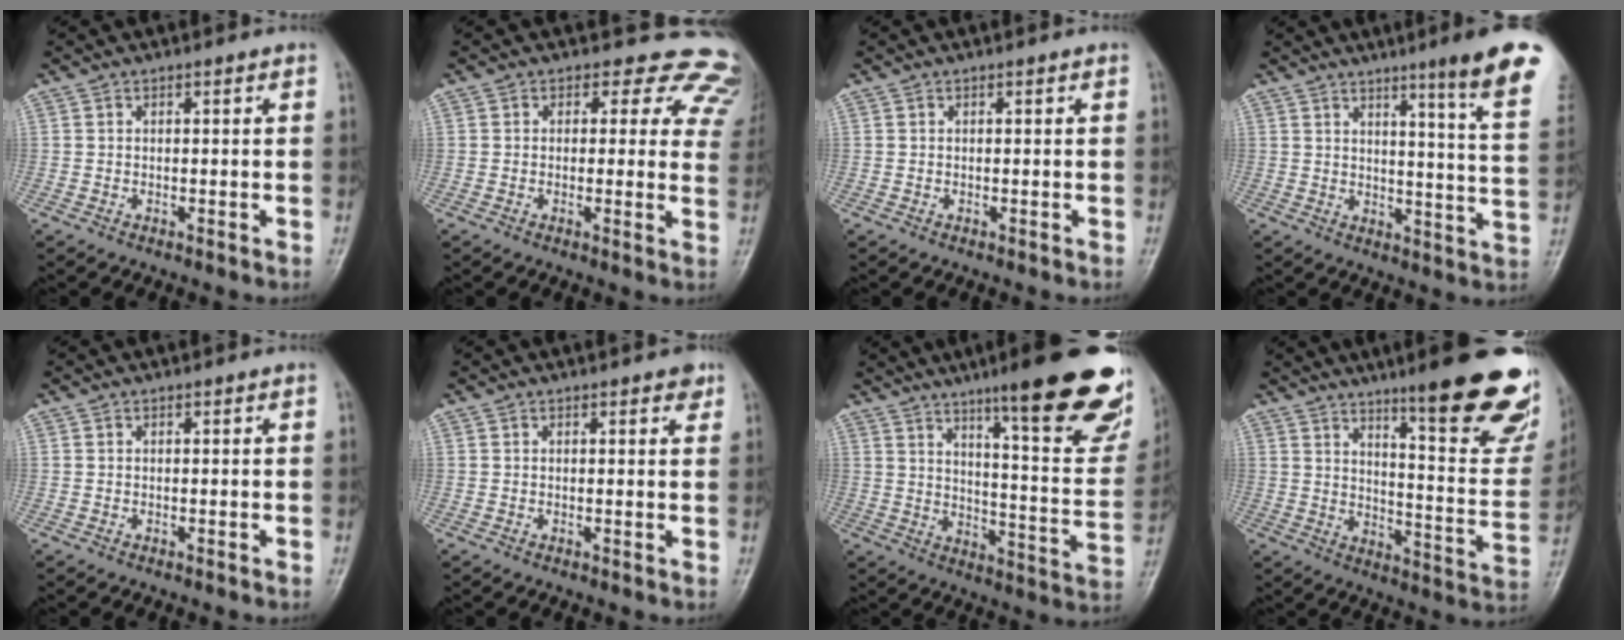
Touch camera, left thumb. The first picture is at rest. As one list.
[{"total": 11.3, "force": [8.7, 6.7, 2.9], "torque": [0.031, -0.027, 0.059]}, {"total": 0.0}, {"total": 15.0, "force": [9.4, 0.2, 11.8], "torque": [-0.139, -0.057, 0.110]}, {"total": 0.0}, {"total": 2.1, "force": [1.3, 0.8, 1.4], "torque": [-0.009, -0.004, 0.012]}, {"total": 26.7, "force": [17.0, 4.9, 20.0], "torque": [-0.237, -0.074, 0.233]}, {"total": 24.0, "force": [15.6, 4.5, 17.7], "torque": [-0.202, -0.091, 0.215]}]